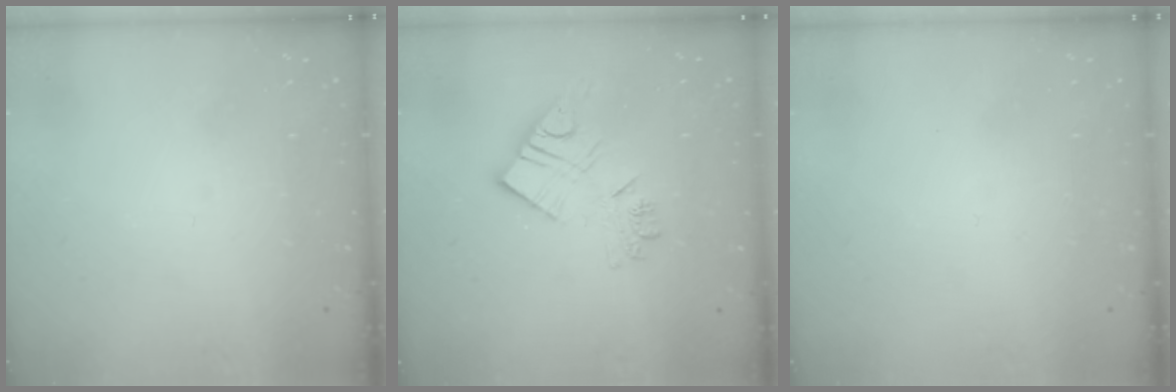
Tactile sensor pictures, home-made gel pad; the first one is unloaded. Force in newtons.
{"total": 10.8, "press": 10.7, "slide": 0.9}
{"total": 1.6, "press": 1.6, "slide": 0.1}